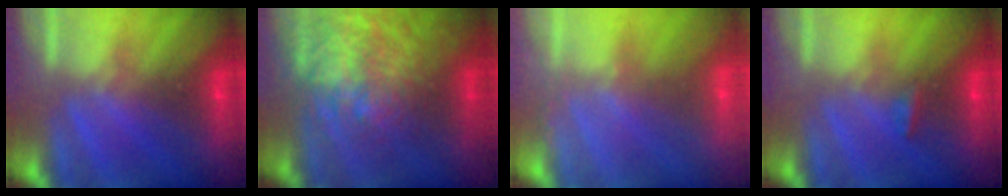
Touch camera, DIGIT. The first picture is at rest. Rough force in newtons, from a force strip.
{"total": 9.3}
{"total": 2.4}
{"total": 2.9}